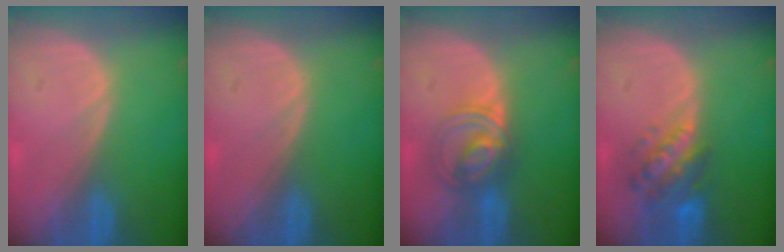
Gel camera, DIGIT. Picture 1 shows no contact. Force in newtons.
{"total": 0.0}
{"total": 5.8, "press": 5.7, "slide": 0.5}
{"total": 6.2, "press": 6.0, "slide": 1.5}